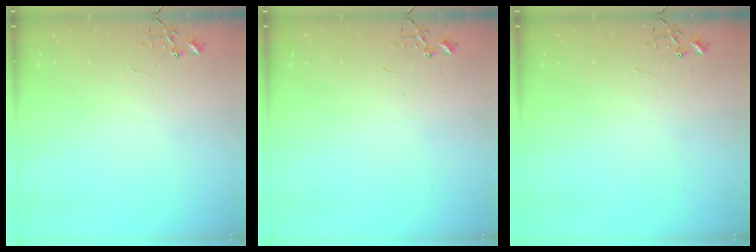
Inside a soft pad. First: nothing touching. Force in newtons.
{"total": 0.0}
{"total": 0.0}